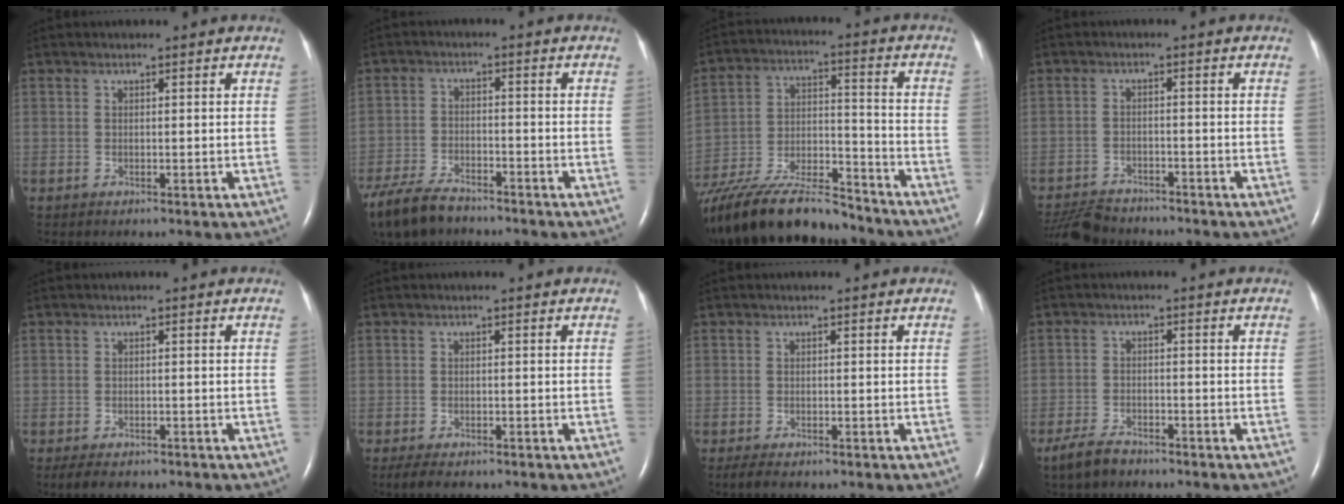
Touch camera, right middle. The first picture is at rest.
{"total": 10.0, "force": [-8.2, 3.3, 4.7], "torque": [-0.095, -0.022, -0.143]}
{"total": 23.4, "force": [-20.1, 4.7, 11.1], "torque": [-0.239, -0.031, -0.339]}
{"total": 8.0, "force": [-7.5, 2.0, 1.8], "torque": [-0.034, -0.011, -0.123]}
{"total": 4.0, "force": [-3.1, 1.7, 1.9], "torque": [-0.031, -0.007, -0.039]}
{"total": 3.7, "force": [-2.8, 1.2, 2.0], "torque": [-0.039, -0.010, -0.037]}
{"total": 2.5, "force": [-1.9, 0.7, 1.4], "torque": [-0.032, -0.008, -0.026]}
{"total": 4.2, "force": [-3.6, 1.4, 1.8], "torque": [-0.048, -0.006, -0.063]}